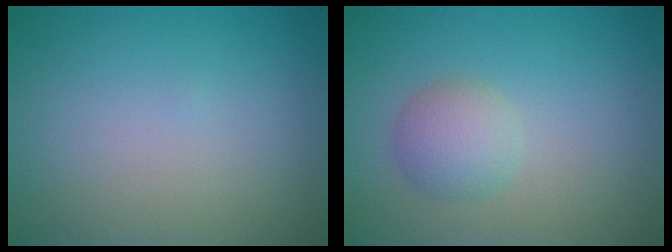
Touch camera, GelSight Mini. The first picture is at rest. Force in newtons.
{"total": 2.7, "press": 2.7, "slide": 0.0}